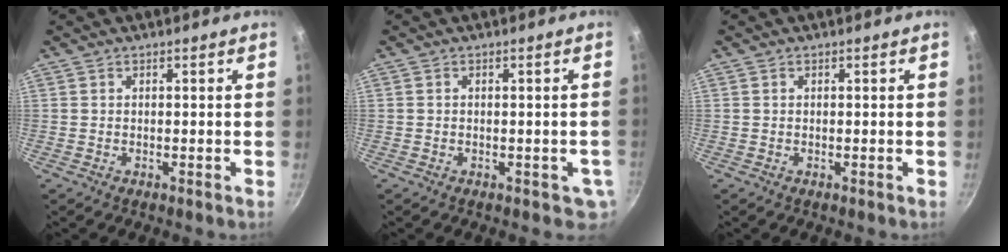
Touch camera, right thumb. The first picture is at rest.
{"total": 2.7, "force": [-0.5, 2.0, 1.7], "torque": [-0.010, 0.003, -0.006]}
{"total": 0.0}